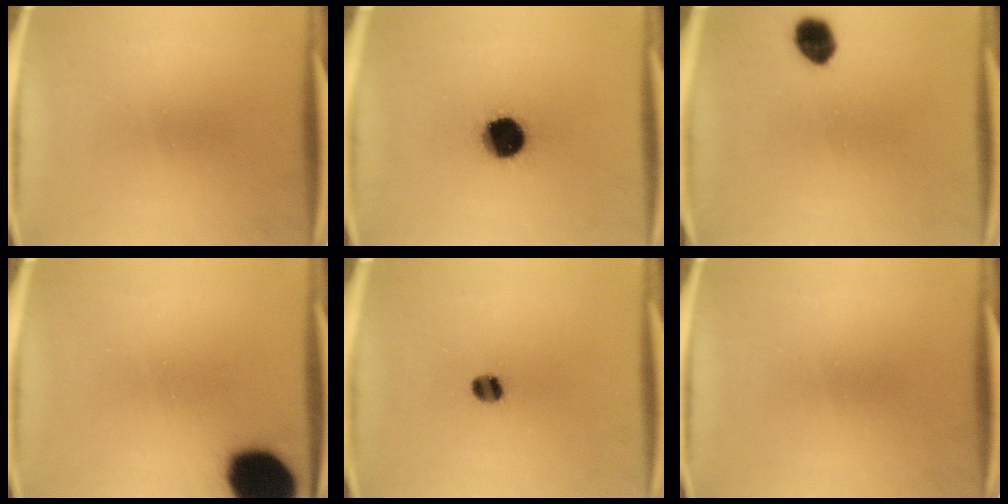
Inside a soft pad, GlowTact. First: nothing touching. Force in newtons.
{"total": 12.8}
{"total": 6.2}
{"total": 18.9}
{"total": 3.5}
{"total": 0.0}